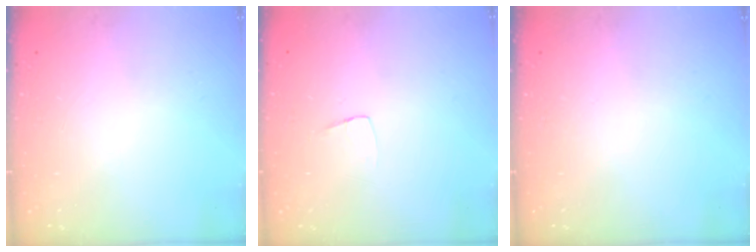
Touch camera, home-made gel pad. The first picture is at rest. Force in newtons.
{"total": 3.5, "press": 3.5, "slide": 0.2}
{"total": 0.0}